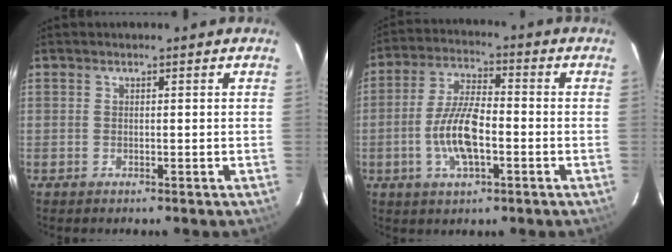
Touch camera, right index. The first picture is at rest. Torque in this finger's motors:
{"motor_torque": [0.41, -0.19, 0.32, 0.15]}